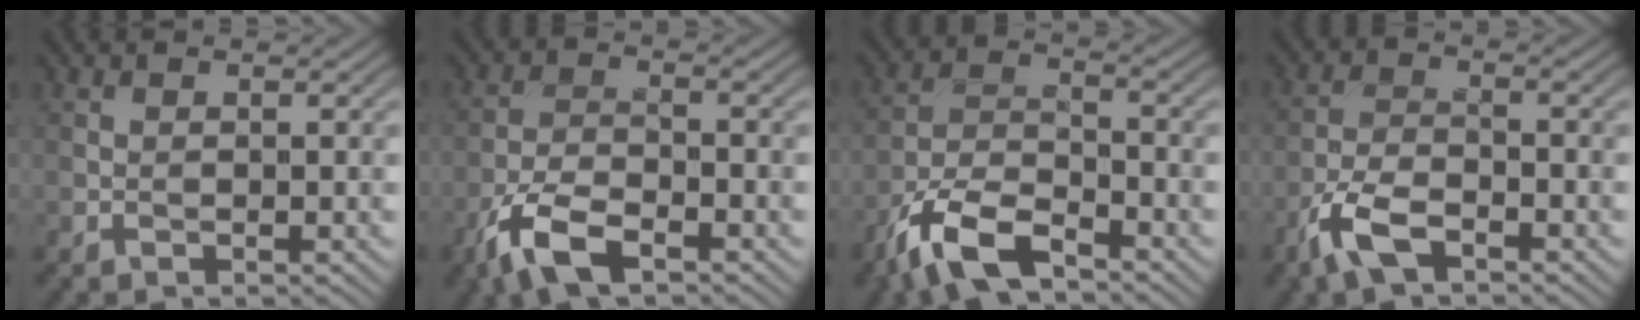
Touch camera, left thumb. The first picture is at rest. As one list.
[{"total": 7.6, "force": [-4.8, 2.9, 5.0], "torque": [-0.107, -0.005, -0.105]}, {"total": 9.6, "force": [-6.8, 3.5, 5.9], "torque": [-0.115, -0.008, -0.149]}, {"total": 6.2, "force": [-4.0, 2.4, 4.1], "torque": [-0.093, -0.003, -0.090]}]